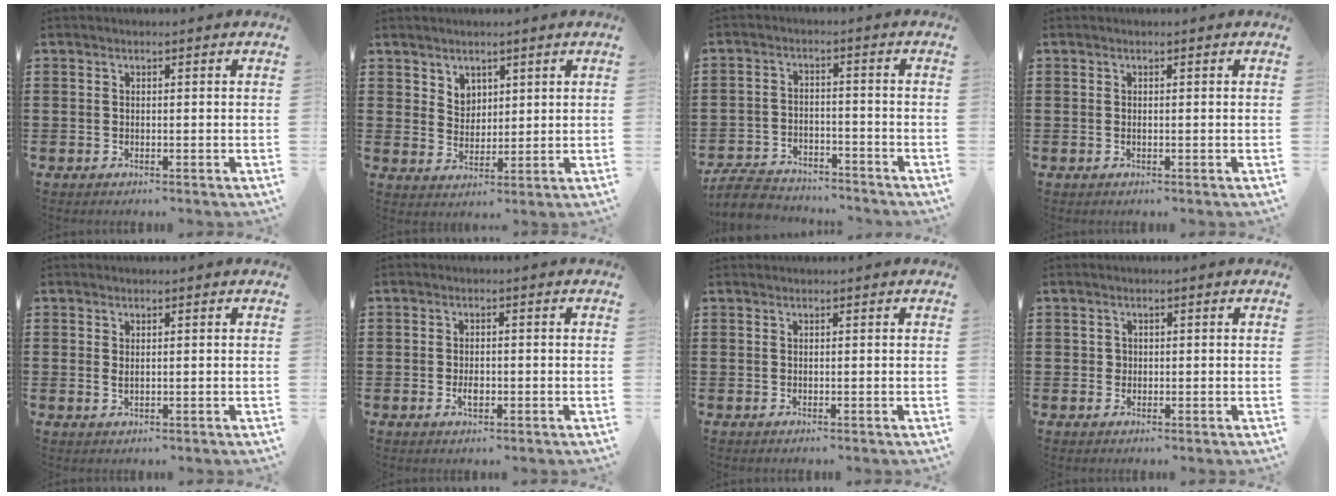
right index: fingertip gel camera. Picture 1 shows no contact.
{"total": 3.8, "force": [2.8, 2.5, 0.3], "torque": [-0.018, 0.004, 0.053]}
{"total": 6.2, "force": [-5.9, 1.3, 1.3], "torque": [-0.036, 0.008, -0.118]}
{"total": 0.0}
{"total": 0.9, "force": [0.5, 0.2, 0.7], "torque": [-0.015, 0.002, 0.009]}
{"total": 2.0, "force": [-0.6, 0.9, 1.7], "torque": [-0.032, 0.000, -0.010]}
{"total": 0.0}
{"total": 1.0, "force": [0.2, 0.9, 0.3], "torque": [-0.007, 0.004, 0.004]}